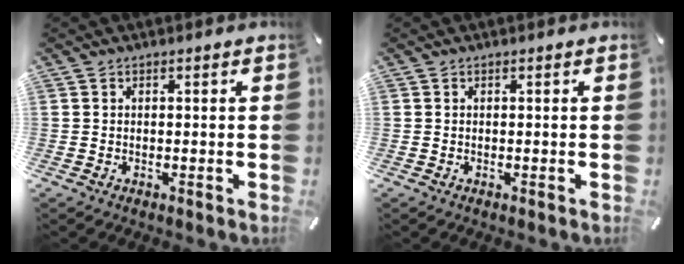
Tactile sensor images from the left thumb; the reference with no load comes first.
{"total": 0.0}